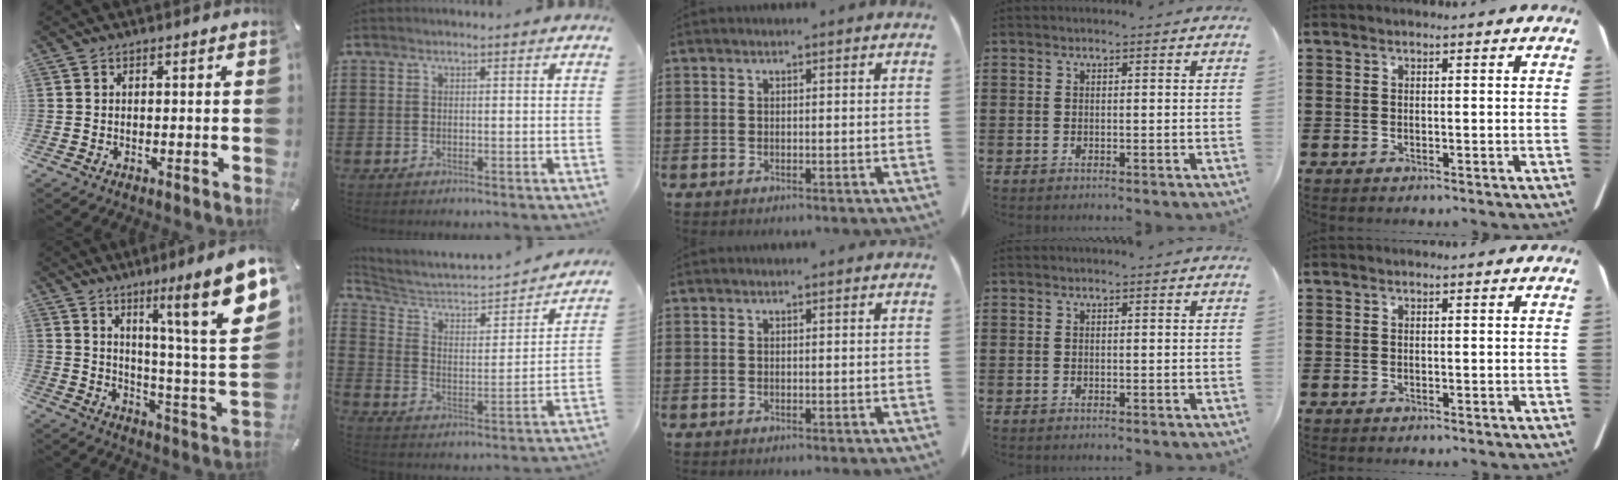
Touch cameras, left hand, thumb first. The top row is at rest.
{"thumb": {"total": 18.1, "force": [10.1, 1.3, 15.0], "torque": [-0.216, -0.088, 0.138]}, "index": {"total": 4.3, "force": [3.7, 1.2, 1.7], "torque": [-0.059, -0.030, 0.053]}}